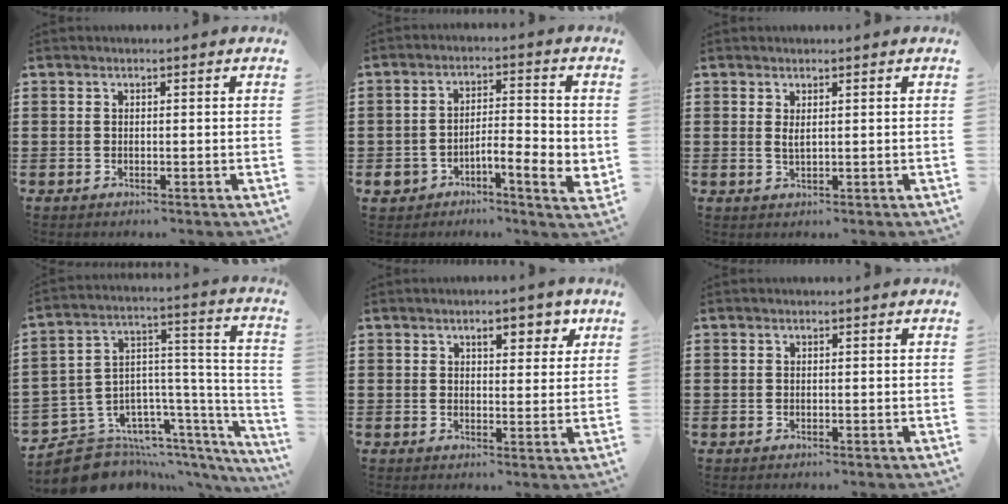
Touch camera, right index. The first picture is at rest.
{"total": 6.0, "force": [-2.5, 2.3, 4.9], "torque": [-0.092, -0.001, -0.045]}
{"total": 1.4, "force": [0.7, 0.3, 1.2], "torque": [-0.023, 0.002, 0.013]}
{"total": 10.2, "force": [-8.2, 5.3, 2.9], "torque": [-0.067, 0.005, -0.146]}
{"total": 4.5, "force": [2.6, 1.9, 3.2], "torque": [-0.038, -0.001, 0.036]}
{"total": 0.0}